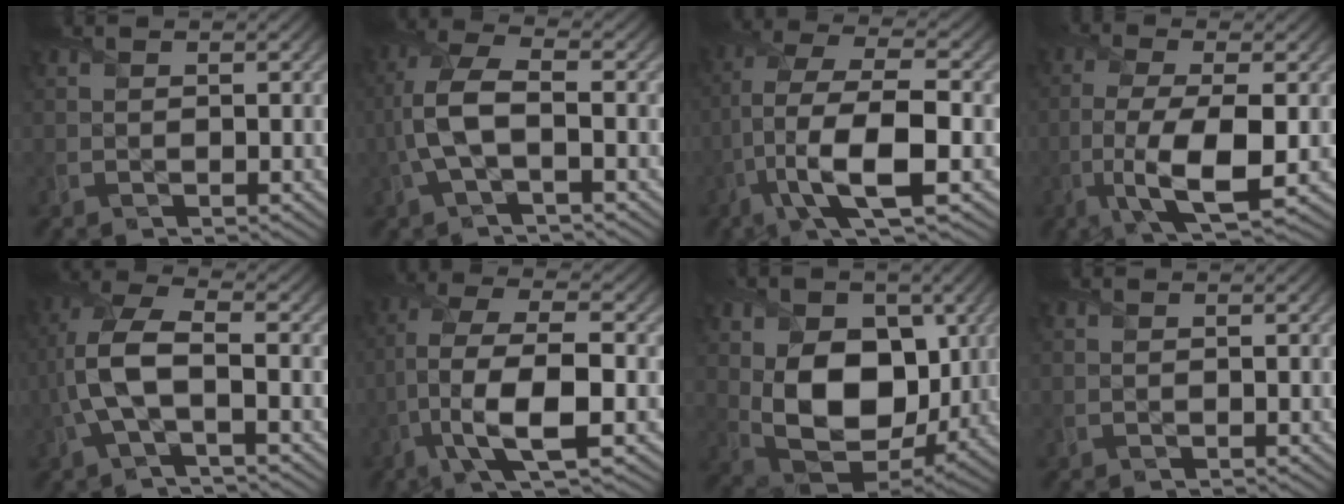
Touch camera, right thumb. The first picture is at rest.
{"total": 6.9, "force": [-1.4, 2.8, 6.1], "torque": [-0.153, 0.009, -0.032]}
{"total": 12.1, "force": [-3.9, 4.2, 10.7], "torque": [-0.219, 0.000, -0.080]}
{"total": 9.7, "force": [-2.6, 3.1, 8.8], "torque": [-0.176, -0.005, -0.048]}
{"total": 8.1, "force": [-1.5, 3.2, 7.3], "torque": [-0.180, 0.014, -0.038]}
{"total": 11.0, "force": [-3.5, 3.7, 9.8], "torque": [-0.201, 0.000, -0.075]}
{"total": 13.6, "force": [1.4, 9.5, 9.6], "torque": [-0.186, -0.014, 0.025]}
{"total": 0.0}